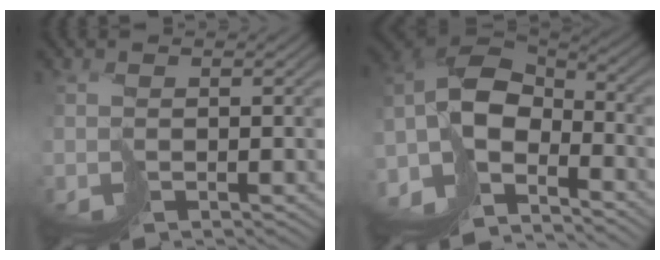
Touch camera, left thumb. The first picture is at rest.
{"total": 11.9, "force": [-7.1, 6.4, 7.0], "torque": [-0.167, -0.017, -0.130]}